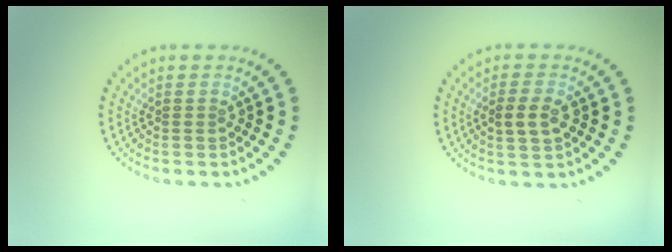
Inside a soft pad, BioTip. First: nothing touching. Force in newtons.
{"total": 2.6, "press": 2.6, "slide": 0.2}